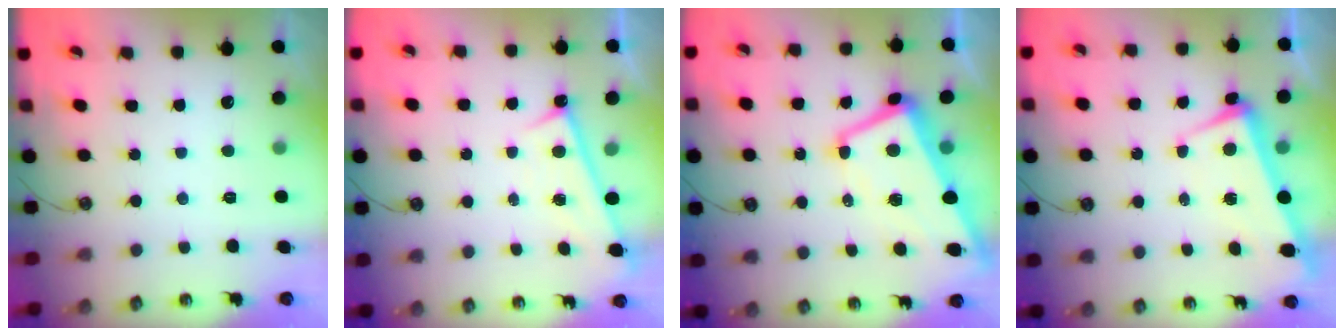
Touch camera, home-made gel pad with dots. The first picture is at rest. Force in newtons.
{"total": 0.9, "press": 0.0, "slide": 0.9}
{"total": 4.4, "press": 4.2, "slide": 1.1}
{"total": 2.2, "press": 2.1, "slide": 0.9}